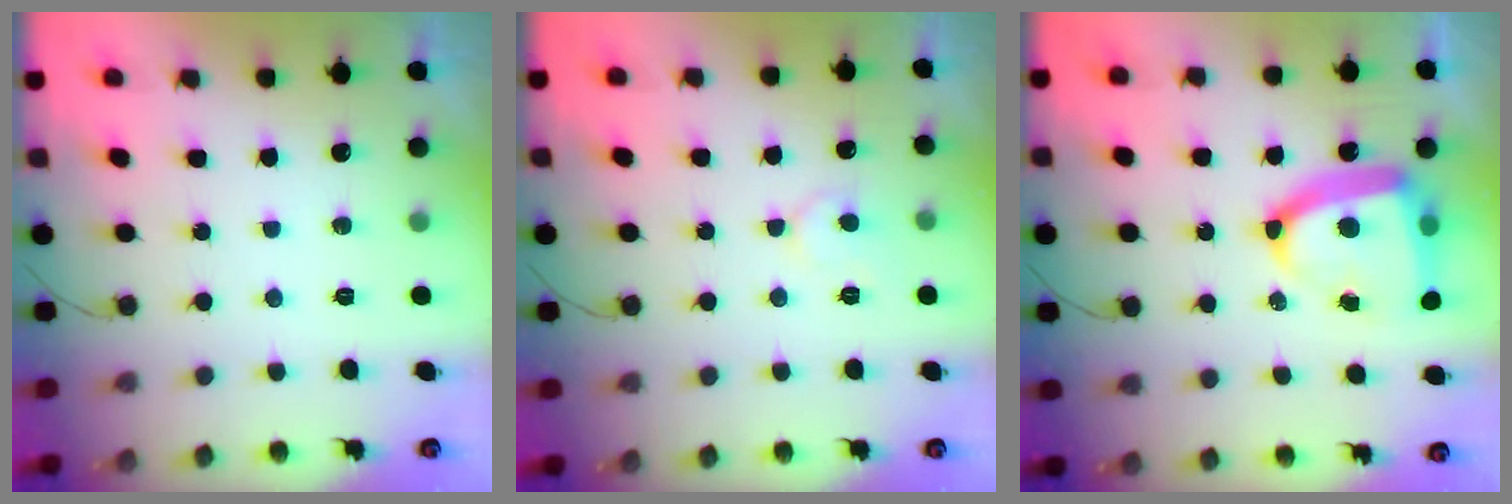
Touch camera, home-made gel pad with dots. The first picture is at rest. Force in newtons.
{"total": 4.8, "press": 4.8, "slide": 0.3}
{"total": 18.1, "press": 18.0, "slide": 1.9}